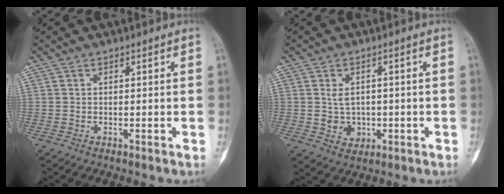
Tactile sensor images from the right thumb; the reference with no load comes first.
{"total": 5.0, "force": [0.0, 4.0, 2.9], "torque": [-0.026, -0.002, 0.010]}